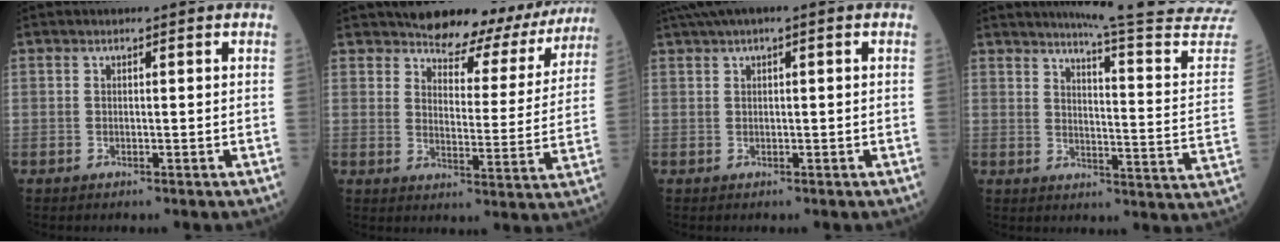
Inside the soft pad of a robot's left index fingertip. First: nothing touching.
{"total": 14.6, "force": [13.1, 5.0, 3.8], "torque": [-0.025, -0.020, 0.145]}
{"total": 4.0, "force": [1.8, 0.9, 3.5], "torque": [-0.063, 0.028, 0.028]}
{"total": 21.3, "force": [20.0, -2.0, 6.9], "torque": [-0.098, -0.139, 0.229]}